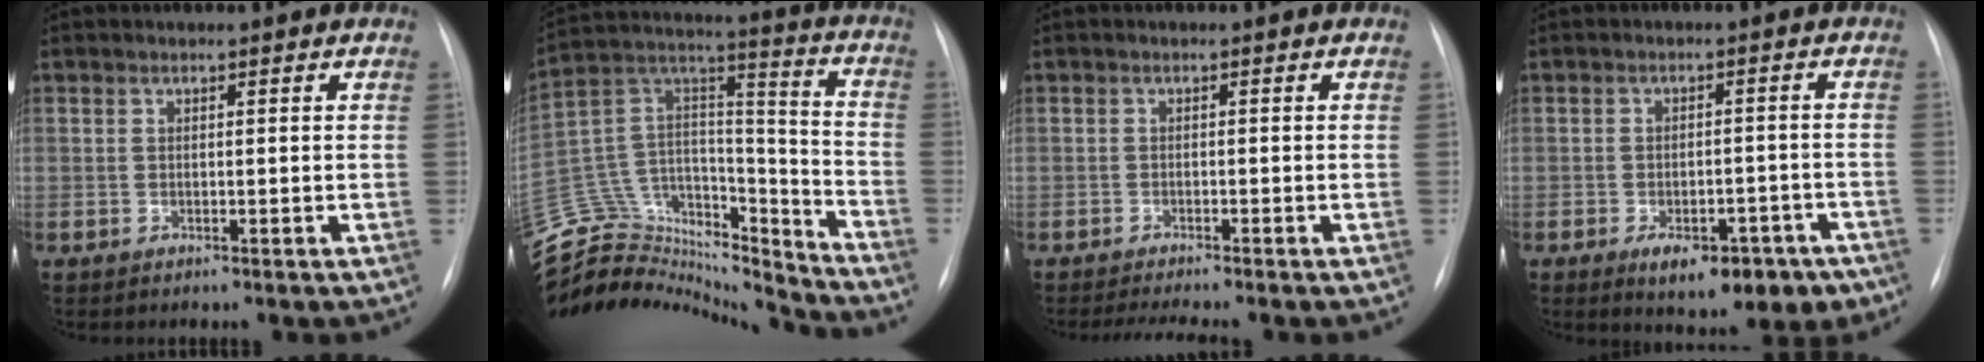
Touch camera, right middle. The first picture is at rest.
{"total": 31.2, "force": [-28.7, 9.0, 8.4], "torque": [-0.213, 0.028, -0.448]}
{"total": 4.2, "force": [-3.6, -0.4, 2.1], "torque": [-0.033, -0.008, -0.057]}
{"total": 10.9, "force": [-6.7, 5.3, 6.8], "torque": [-0.069, 0.013, -0.086]}